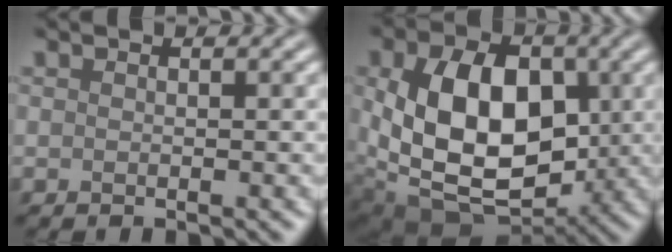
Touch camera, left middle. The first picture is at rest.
{"total": 12.8, "force": [0.6, 8.6, 9.5], "torque": [-0.180, -0.011, 0.015]}